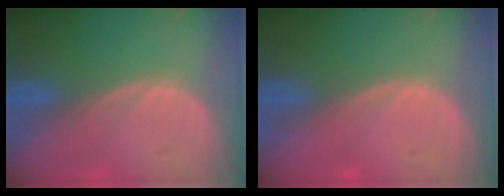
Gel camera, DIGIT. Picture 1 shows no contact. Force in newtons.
{"total": 0.5, "press": 0.0, "slide": 0.5}